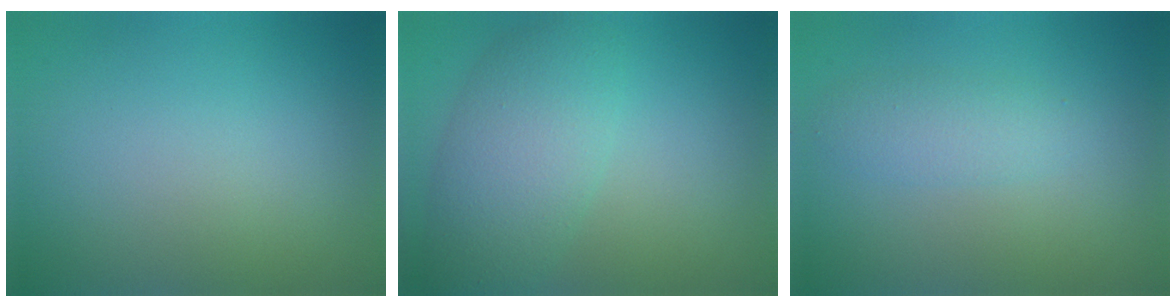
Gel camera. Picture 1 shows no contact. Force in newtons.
{"total": 5.5, "press": 5.5, "slide": 0.1}
{"total": 2.0, "press": 2.0, "slide": 0.0}